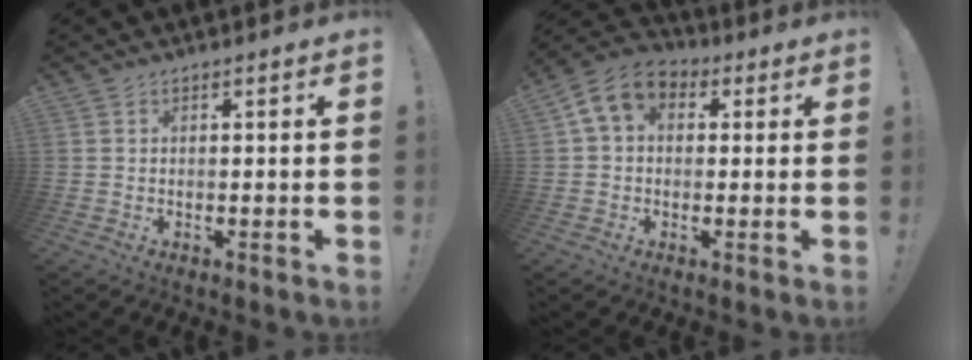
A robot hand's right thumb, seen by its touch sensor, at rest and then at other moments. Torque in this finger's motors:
{"motor_torque": [1.24, 1.83, 0.98, 0.07, 0.06]}